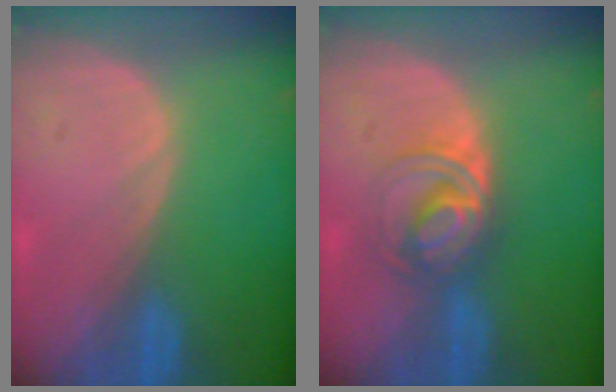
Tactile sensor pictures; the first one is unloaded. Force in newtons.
{"total": 6.0, "press": 5.6, "slide": 2.2}